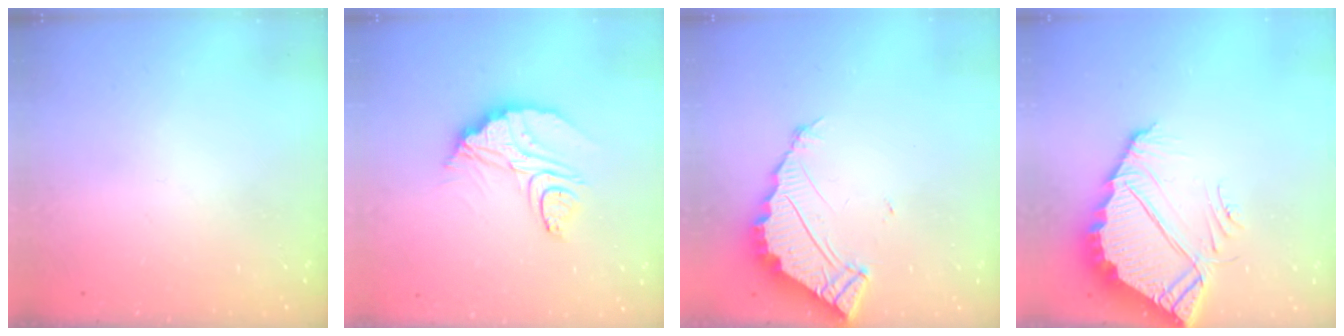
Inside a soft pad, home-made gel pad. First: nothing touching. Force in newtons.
{"total": 12.2, "press": 12.2, "slide": 1.1}
{"total": 4.9, "press": 4.9, "slide": 0.1}
{"total": 6.7, "press": 6.7, "slide": 0.3}